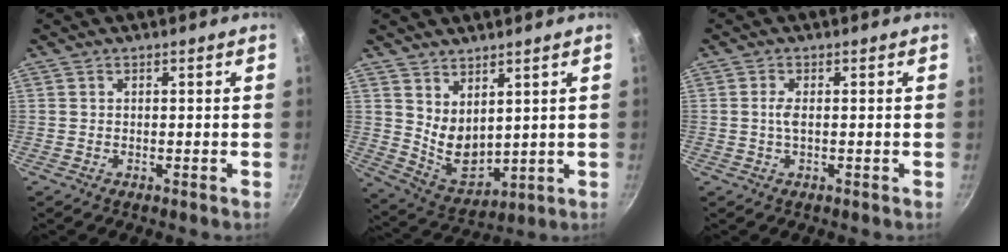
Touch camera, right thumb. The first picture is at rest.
{"total": 8.4, "force": [3.9, 4.8, 5.7], "torque": [-0.081, -0.048, 0.092]}
{"total": 1.9, "force": [-0.1, 0.6, 1.8], "torque": [-0.044, 0.003, -0.003]}